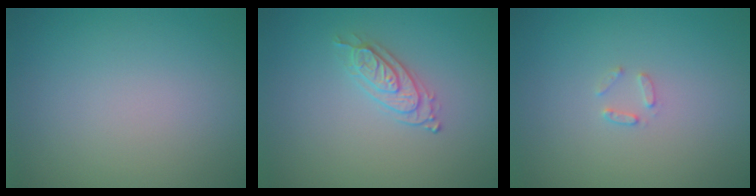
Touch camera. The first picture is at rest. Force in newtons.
{"total": 2.2, "press": 2.1, "slide": 0.6}
{"total": 1.0, "press": 1.0, "slide": 0.2}